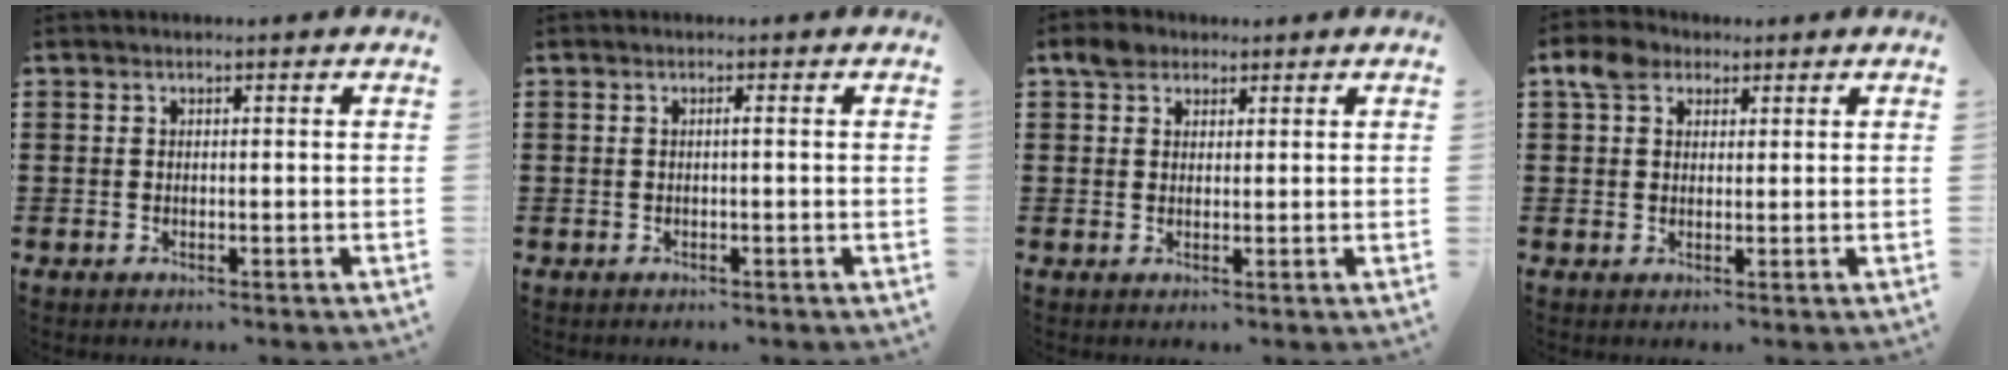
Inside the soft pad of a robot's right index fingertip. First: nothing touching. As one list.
[{"total": 0.6, "force": [-0.1, -0.1, 0.6], "torque": [-0.010, -0.002, -0.003]}, {"total": 3.0, "force": [2.0, 1.9, 1.1], "torque": [-0.022, 0.008, 0.035]}, {"total": 4.5, "force": [2.4, 3.2, 2.1], "torque": [-0.056, 0.014, 0.044]}]